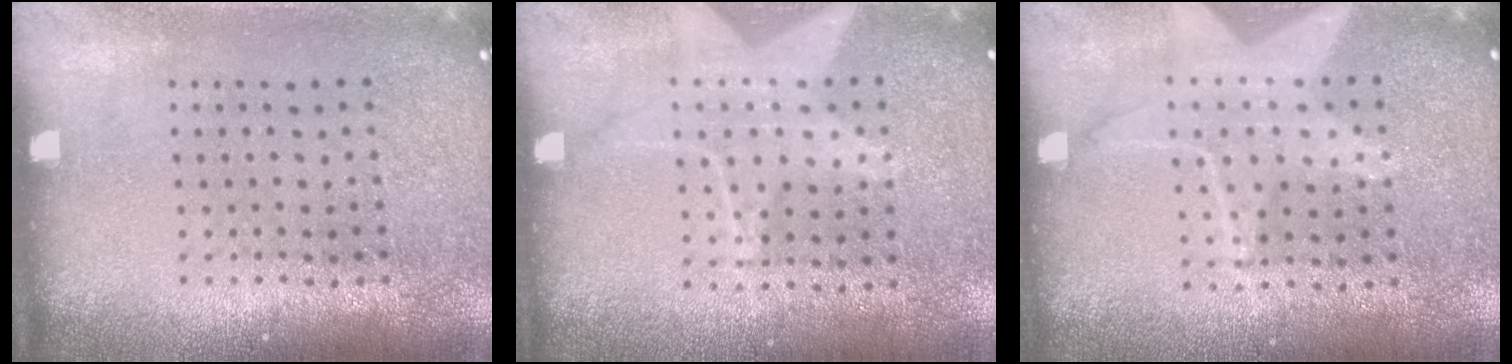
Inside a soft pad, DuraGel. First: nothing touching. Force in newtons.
{"total": 1.1, "press": 0.9, "slide": 0.6}
{"total": 1.5, "press": 1.4, "slide": 0.5}